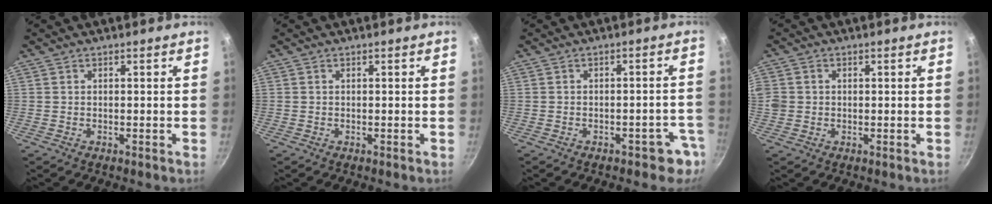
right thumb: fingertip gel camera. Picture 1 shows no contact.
{"total": 0.0}
{"total": 4.9, "force": [-2.9, 2.9, 2.6], "torque": [0.013, 0.037, -0.018]}
{"total": 3.5, "force": [0.1, 3.2, 1.5], "torque": [-0.025, 0.002, -0.002]}